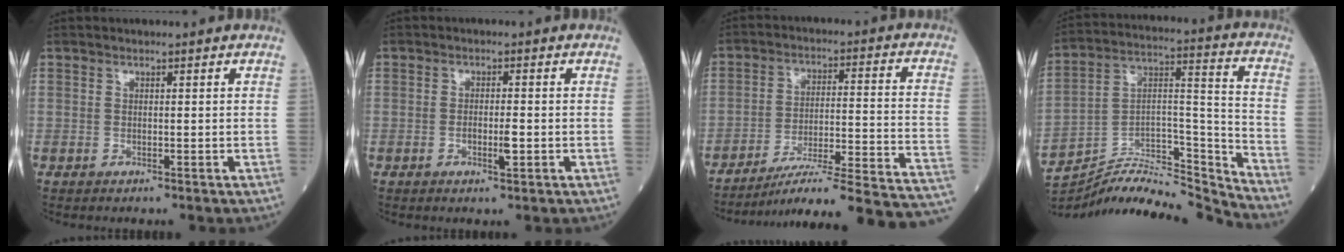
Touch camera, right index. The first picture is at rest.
{"total": 2.3, "force": [-0.6, 0.4, 2.2], "torque": [-0.038, -0.001, -0.011]}
{"total": 24.1, "force": [-21.4, -0.8, 11.1], "torque": [-0.084, -0.008, -0.296]}
{"total": 19.7, "force": [-19.3, 0.3, 3.8], "torque": [-0.073, 0.053, -0.322]}